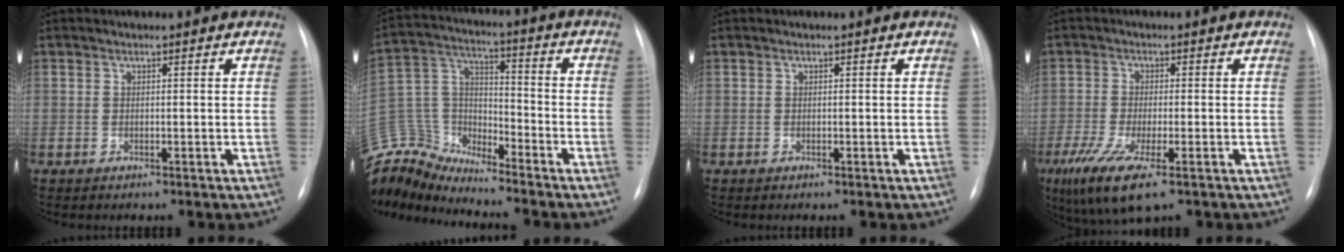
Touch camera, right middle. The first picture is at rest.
{"total": 14.1, "force": [-13.8, 2.3, 1.4], "torque": [-0.041, 0.056, -0.265]}
{"total": 0.0}
{"total": 9.2, "force": [-5.2, 2.1, 7.3], "torque": [-0.142, -0.027, -0.087]}